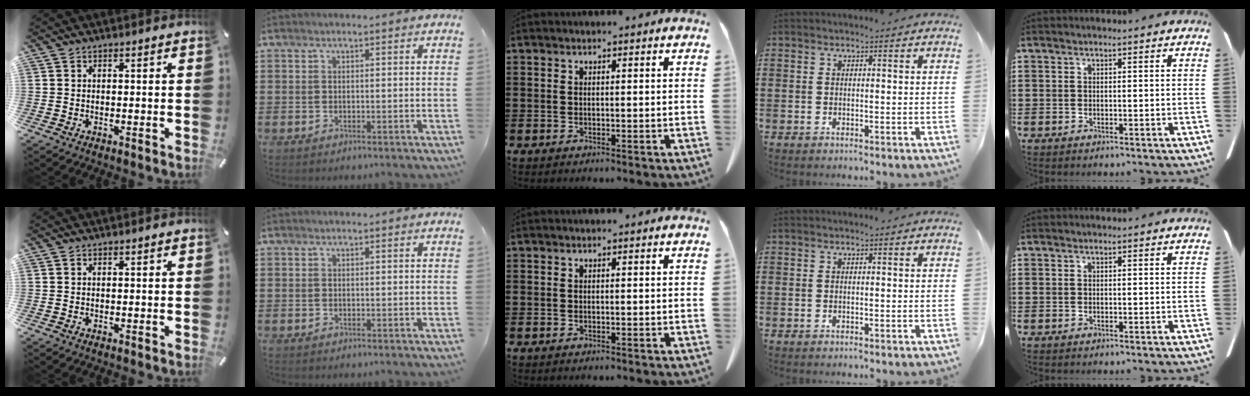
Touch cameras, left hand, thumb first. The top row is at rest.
{}